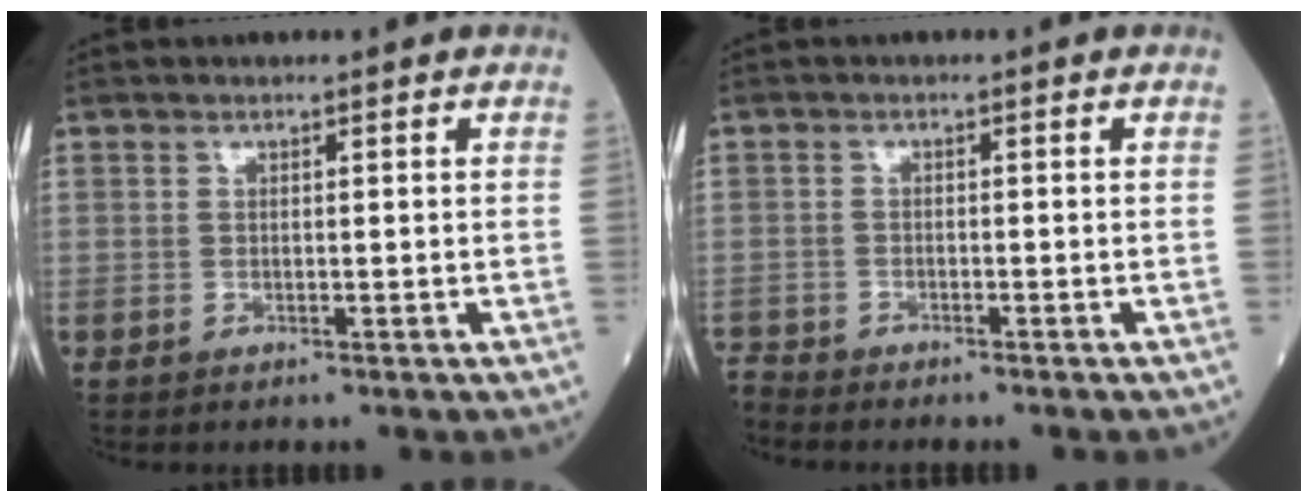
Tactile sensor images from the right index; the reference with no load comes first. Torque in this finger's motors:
{"motor_torque": [-0.10, -0.13, -0.03, -0.01]}